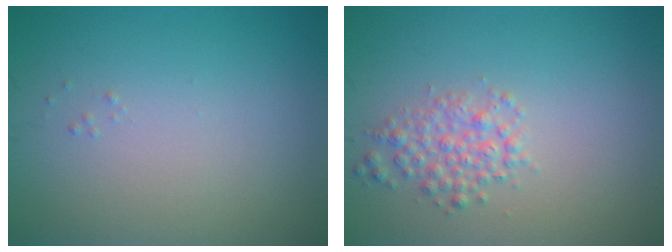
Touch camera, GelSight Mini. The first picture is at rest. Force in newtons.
{"total": 2.4, "press": 2.4, "slide": 0.1}